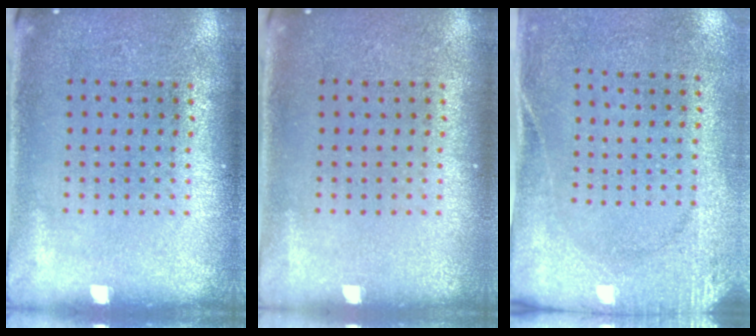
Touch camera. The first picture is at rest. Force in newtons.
{"total": 0.0}
{"total": 2.7, "press": 2.1, "slide": 1.7}